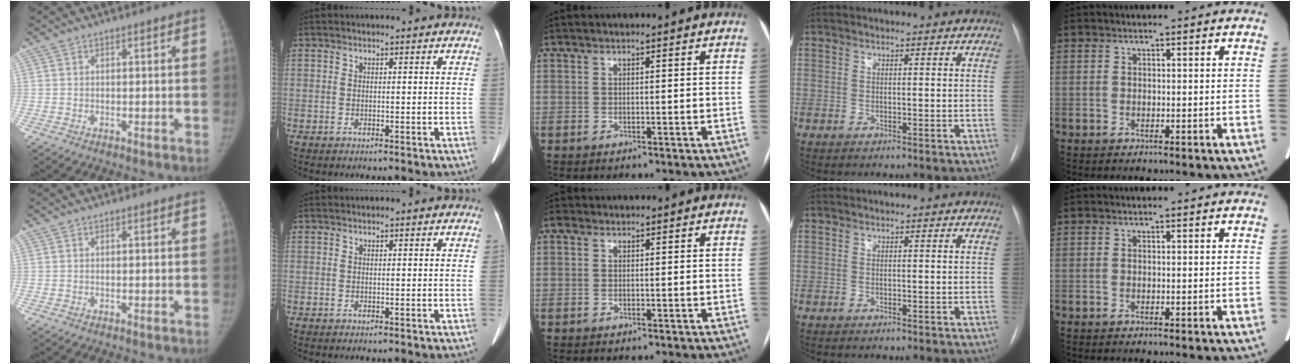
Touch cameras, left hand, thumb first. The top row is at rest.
{"middle": {"total": 0.7, "force": [0.3, 0.7, 0.2], "torque": [-0.002, 0.004, 0.002]}}